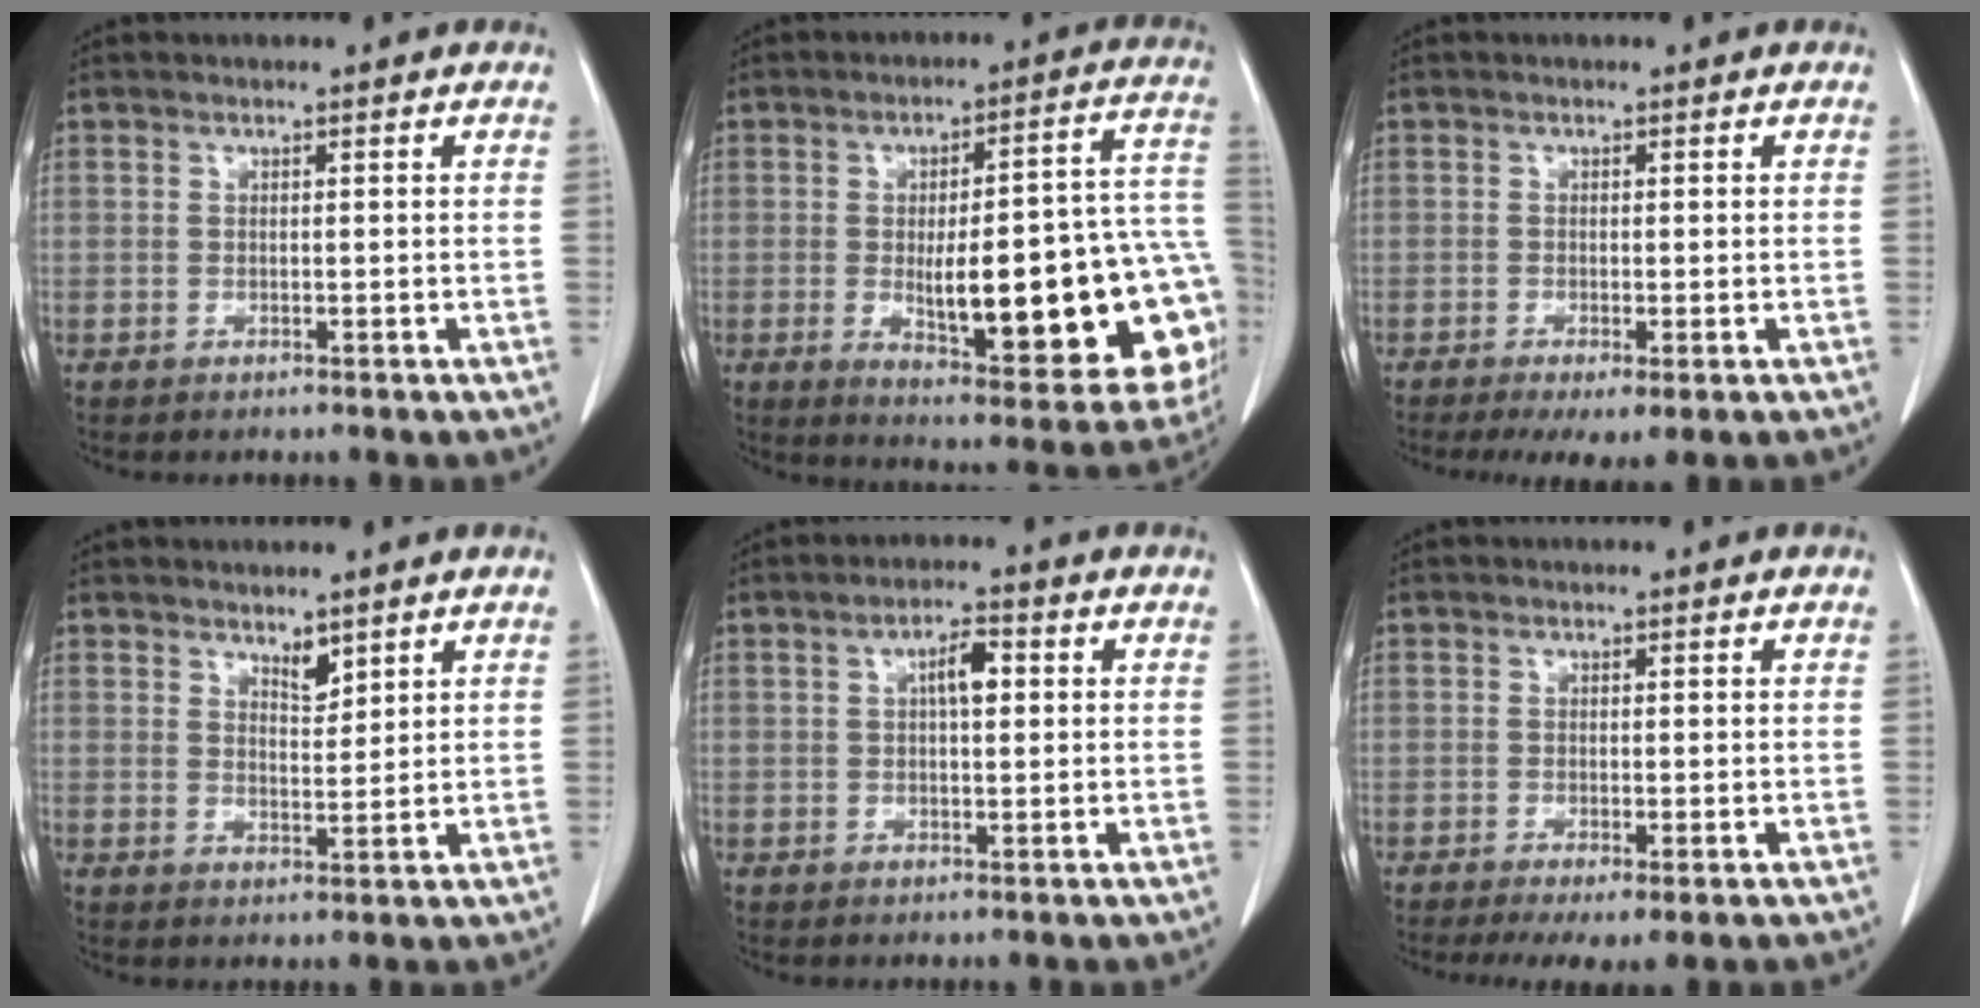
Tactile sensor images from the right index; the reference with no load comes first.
{"total": 26.4, "force": [-4.7, 6.5, 25.2], "torque": [-0.246, 0.022, -0.039]}
{"total": 4.7, "force": [-2.5, 1.1, 3.8], "torque": [-0.059, -0.017, -0.038]}
{"total": 2.6, "force": [2.0, 0.8, 1.3], "torque": [-0.024, -0.009, 0.040]}
{"total": 3.8, "force": [0.8, 1.2, 3.6], "torque": [-0.061, 0.008, 0.012]}
{"total": 4.7, "force": [-2.7, 1.0, 3.7], "torque": [-0.057, -0.017, -0.042]}